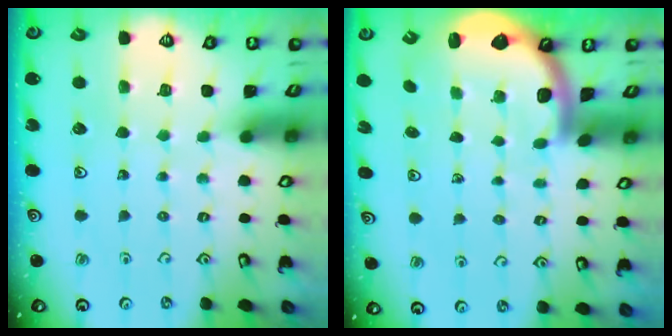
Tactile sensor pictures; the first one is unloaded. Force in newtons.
{"total": 2.4, "press": 2.3, "slide": 0.4}